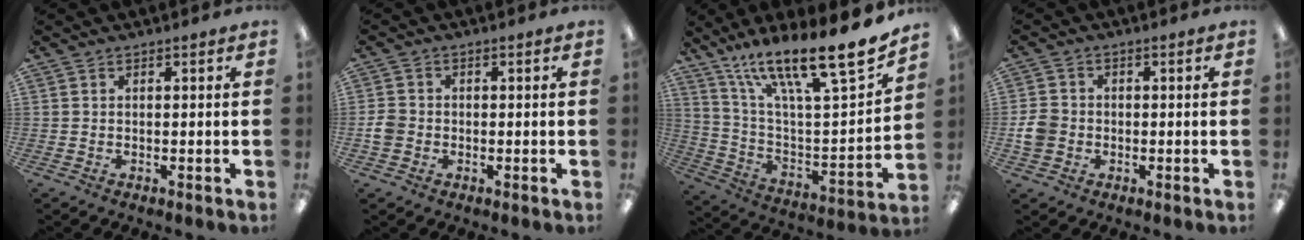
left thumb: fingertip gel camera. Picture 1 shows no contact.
{"total": 3.1, "force": [-0.7, 2.7, 1.4], "torque": [-0.021, 0.006, -0.012]}
{"total": 21.3, "force": [17.0, 3.1, 12.5], "torque": [-0.197, -0.125, 0.274]}
{"total": 4.6, "force": [-0.8, 4.1, 2.0], "torque": [-0.040, 0.008, -0.014]}